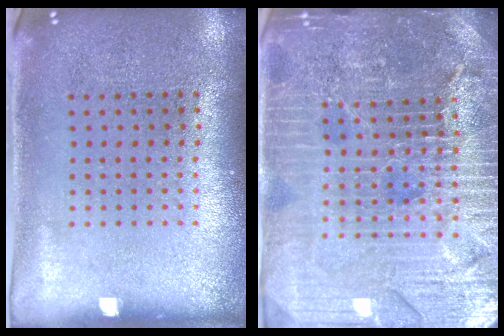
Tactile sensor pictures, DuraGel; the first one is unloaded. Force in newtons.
{"total": 5.2, "press": 4.8, "slide": 2.1}